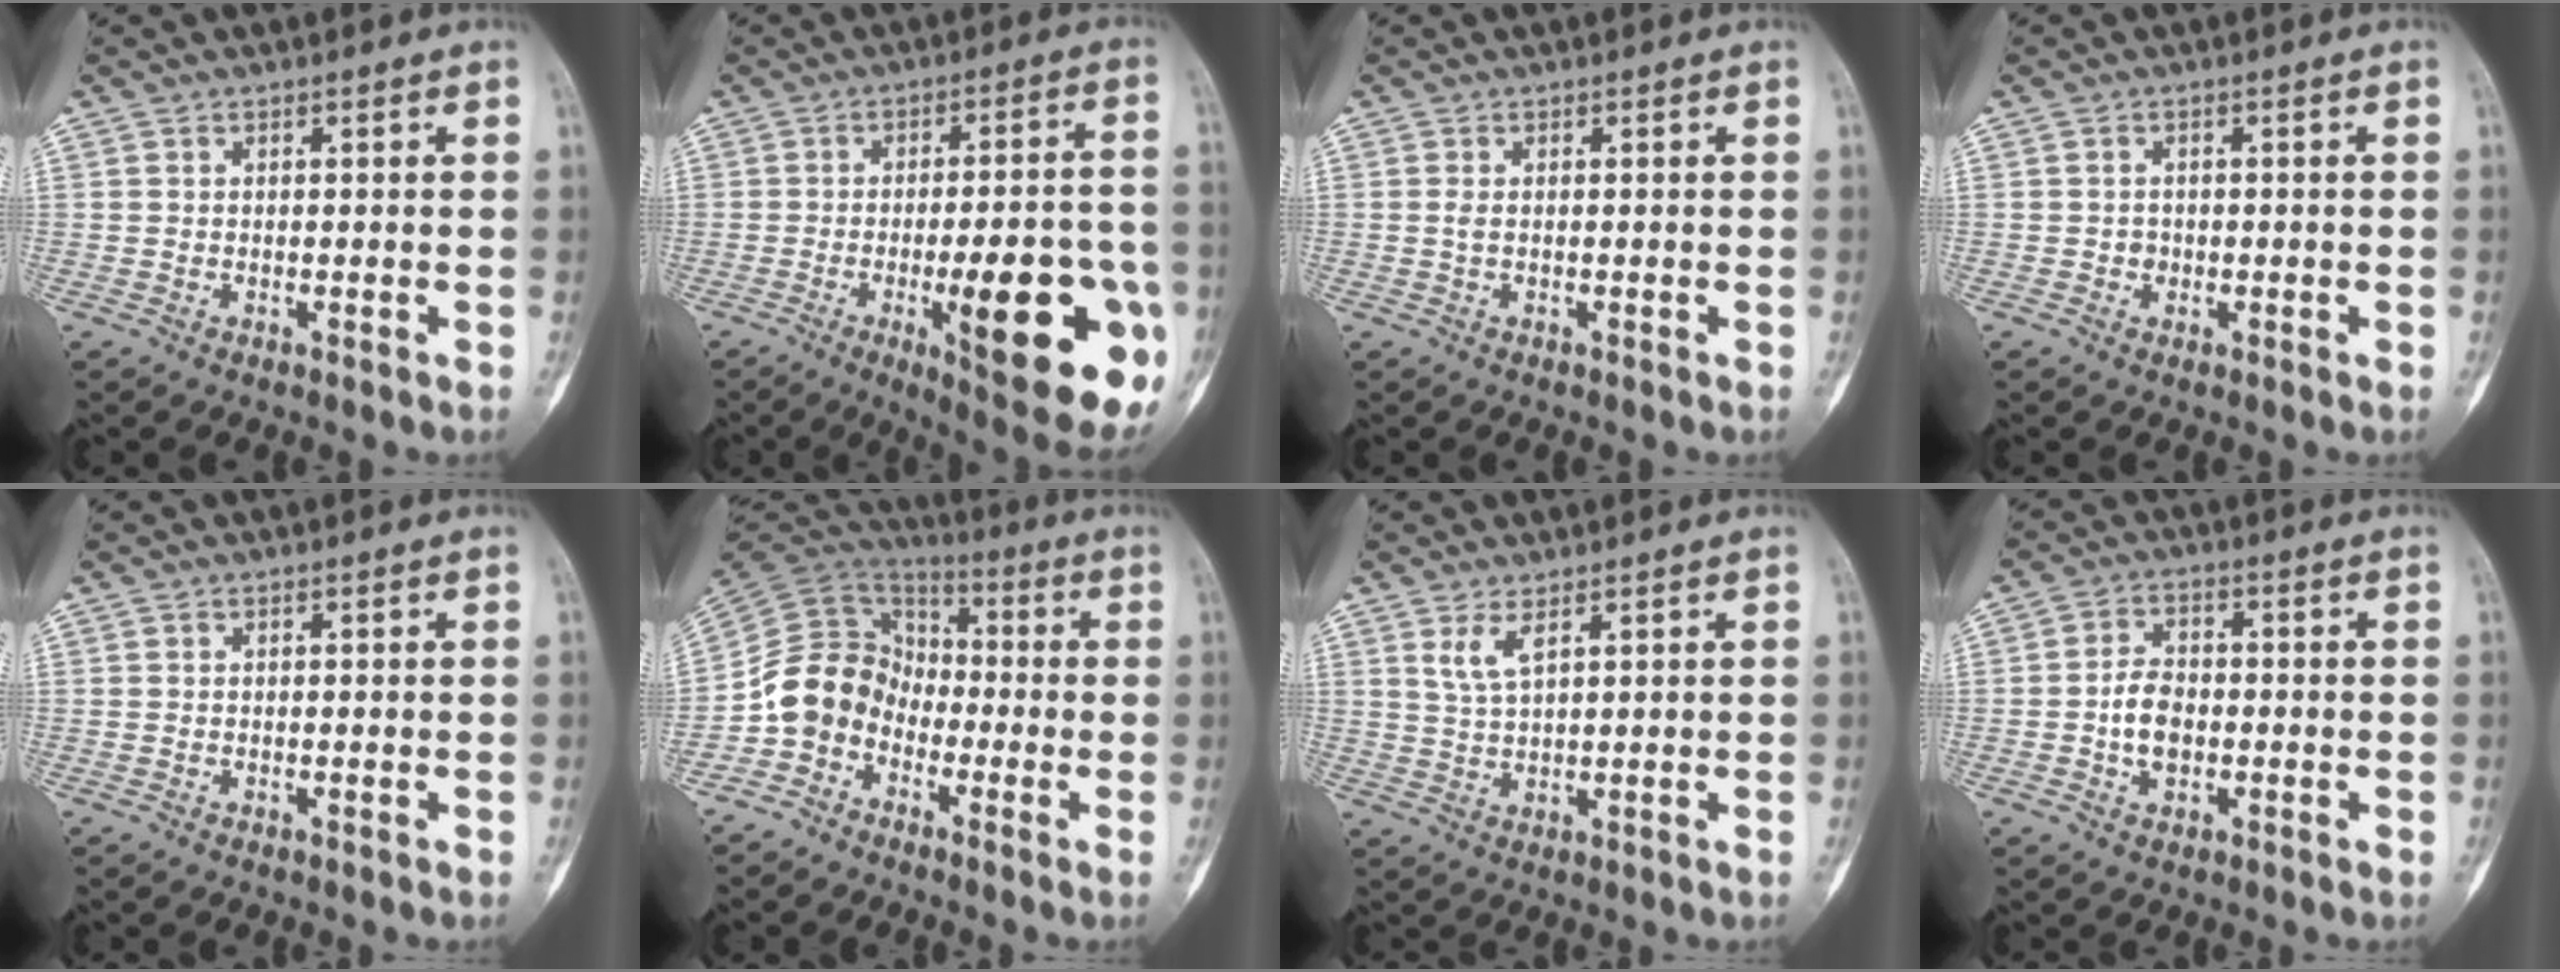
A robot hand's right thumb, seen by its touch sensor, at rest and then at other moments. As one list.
[{"total": 20.9, "force": [-6.5, 5.8, 19.0], "torque": [-0.203, 0.008, -0.070]}, {"total": 0.8, "force": [0.0, 0.2, 0.7], "torque": [-0.018, -0.002, 0.001]}, {"total": 1.3, "force": [-0.3, 1.2, 0.3], "torque": [0.001, 0.006, -0.003]}, {"total": 0.0}, {"total": 10.3, "force": [-4.1, 9.0, 3.0], "torque": [-0.044, 0.071, -0.097]}, {"total": 2.5, "force": [2.1, 0.9, 0.9], "torque": [-0.033, -0.007, 0.050]}, {"total": 5.8, "force": [-1.1, 3.9, 4.2], "torque": [-0.068, 0.014, -0.021]}]